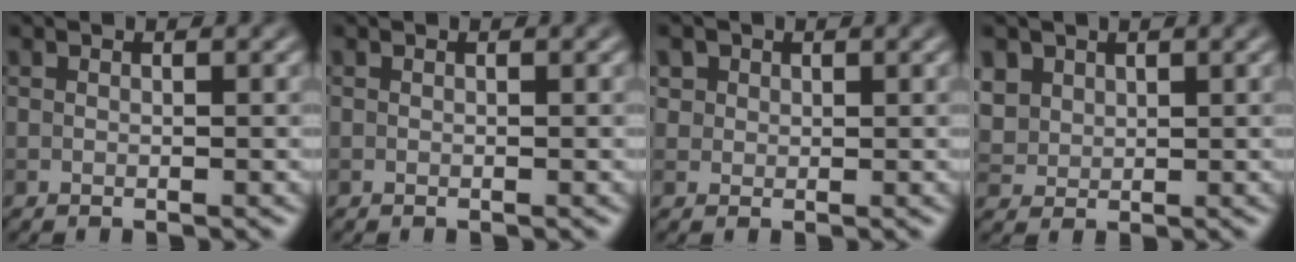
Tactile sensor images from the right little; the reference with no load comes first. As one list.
[{"total": 0.0}, {"total": 2.3, "force": [1.2, 1.8, 0.8], "torque": [-0.023, 0.001, 0.028]}, {"total": 3.6, "force": [1.8, 2.8, 1.4], "torque": [-0.057, 0.005, 0.053]}]